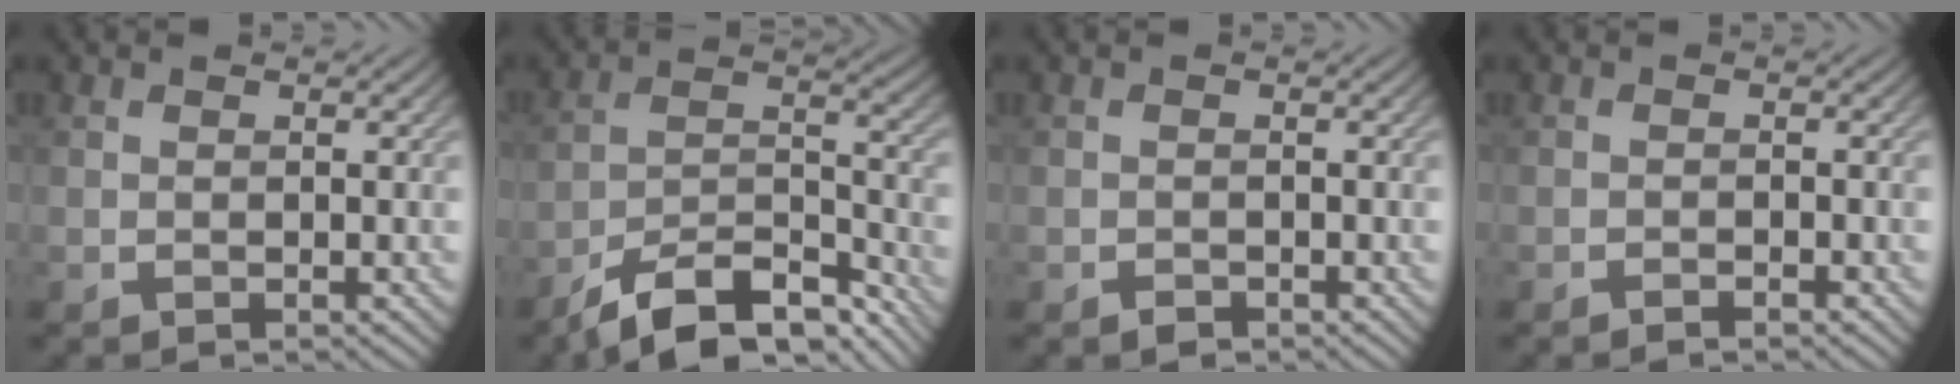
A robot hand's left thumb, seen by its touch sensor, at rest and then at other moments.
{"total": 11.7, "force": [-9.4, 3.4, 6.1], "torque": [-0.106, -0.003, -0.170]}
{"total": 1.0, "force": [-0.7, 0.5, 0.4], "torque": [-0.006, -0.001, -0.013]}
{"total": 0.9, "force": [-0.8, 0.0, 0.5], "torque": [-0.008, 0.002, -0.016]}